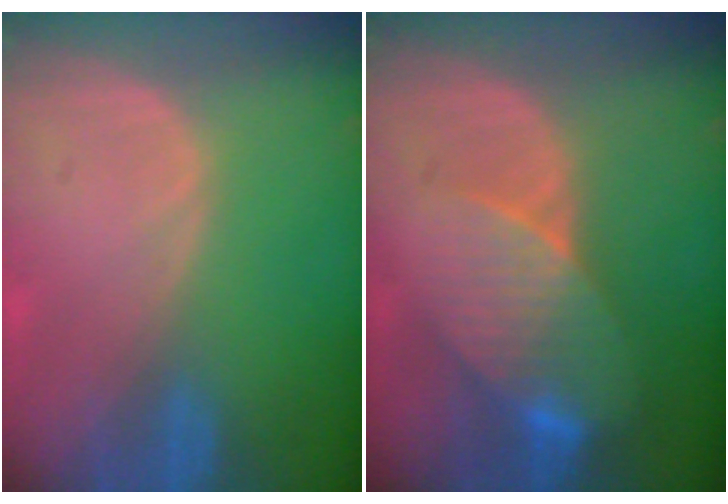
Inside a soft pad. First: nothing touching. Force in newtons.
{"total": 8.4, "press": 7.6, "slide": 3.6}